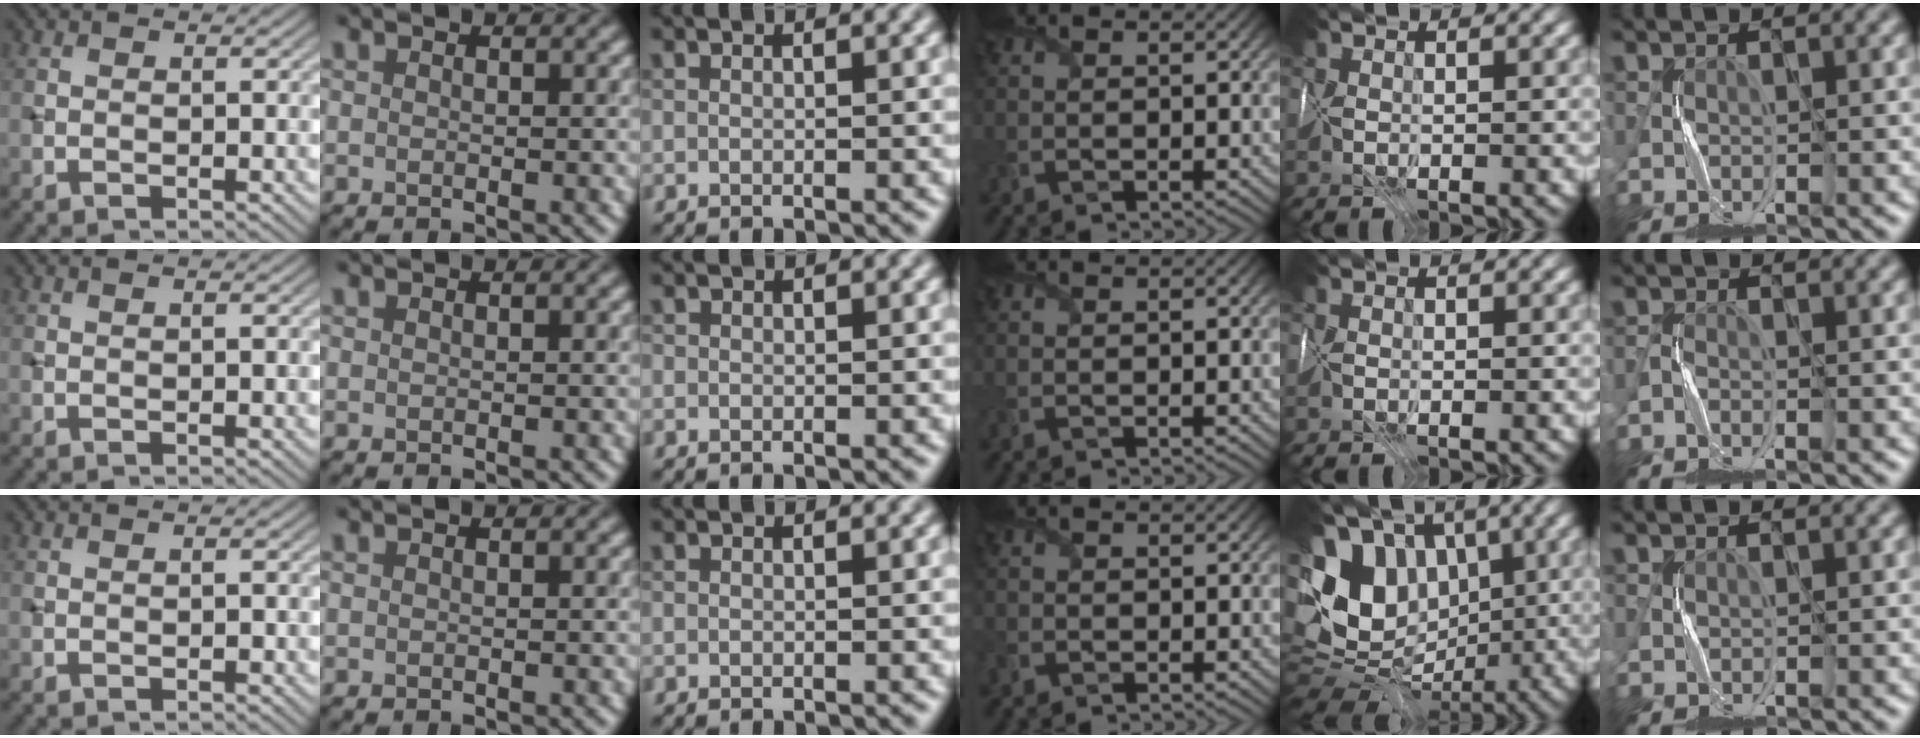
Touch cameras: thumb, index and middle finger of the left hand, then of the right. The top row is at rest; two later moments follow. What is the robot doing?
{"motion": "fold", "object": "map"}